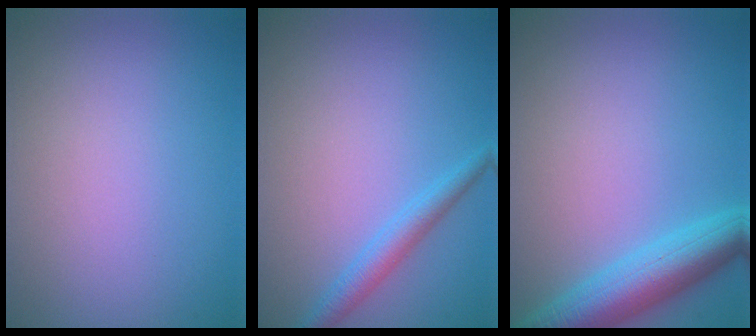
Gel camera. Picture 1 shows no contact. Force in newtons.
{"total": 2.1, "press": 2.1, "slide": 0.1}
{"total": 5.6, "press": 5.6, "slide": 0.2}